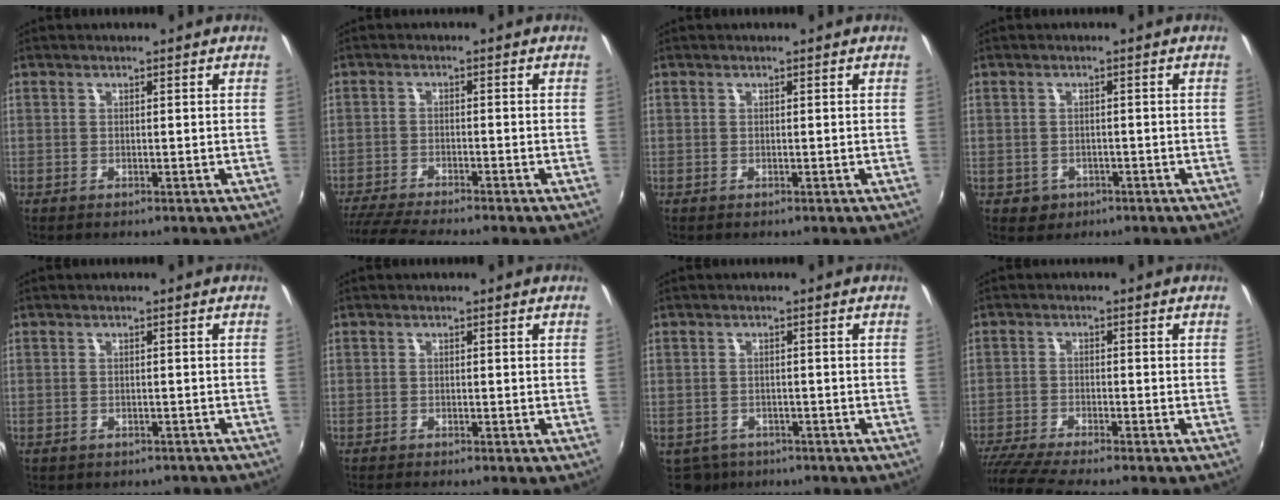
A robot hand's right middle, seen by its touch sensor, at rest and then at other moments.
{"total": 8.2, "force": [-7.5, -0.5, 3.3], "torque": [-0.087, -0.025, -0.132]}
{"total": 0.0}
{"total": 3.3, "force": [-1.2, 2.9, 0.9], "torque": [-0.026, -0.002, -0.013]}
{"total": 3.4, "force": [-2.9, 1.7, 1.0], "torque": [-0.021, -0.010, -0.032]}
{"total": 1.6, "force": [-1.5, -0.1, 0.7], "torque": [-0.017, -0.012, -0.029]}
{"total": 4.8, "force": [-3.3, 3.3, 1.3], "torque": [-0.039, -0.012, -0.048]}
{"total": 9.2, "force": [-8.2, -0.4, 4.2], "torque": [-0.106, -0.037, -0.146]}